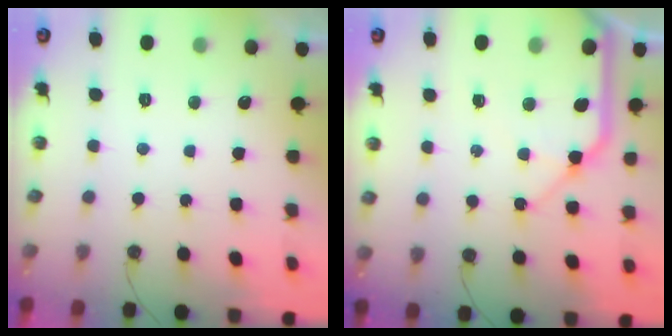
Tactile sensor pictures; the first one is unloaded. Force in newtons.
{"total": 16.8, "press": 16.6, "slide": 2.4}